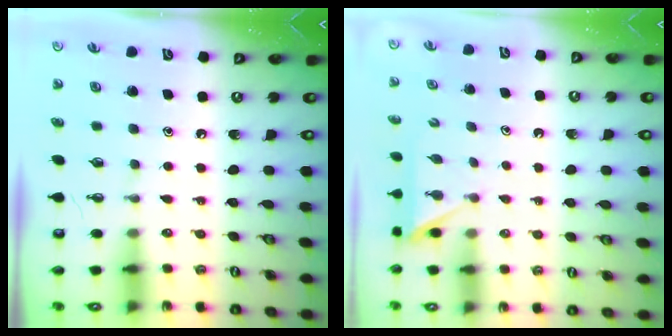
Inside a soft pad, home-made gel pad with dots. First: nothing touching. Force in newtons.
{"total": 2.4, "press": 2.4, "slide": 0.4}